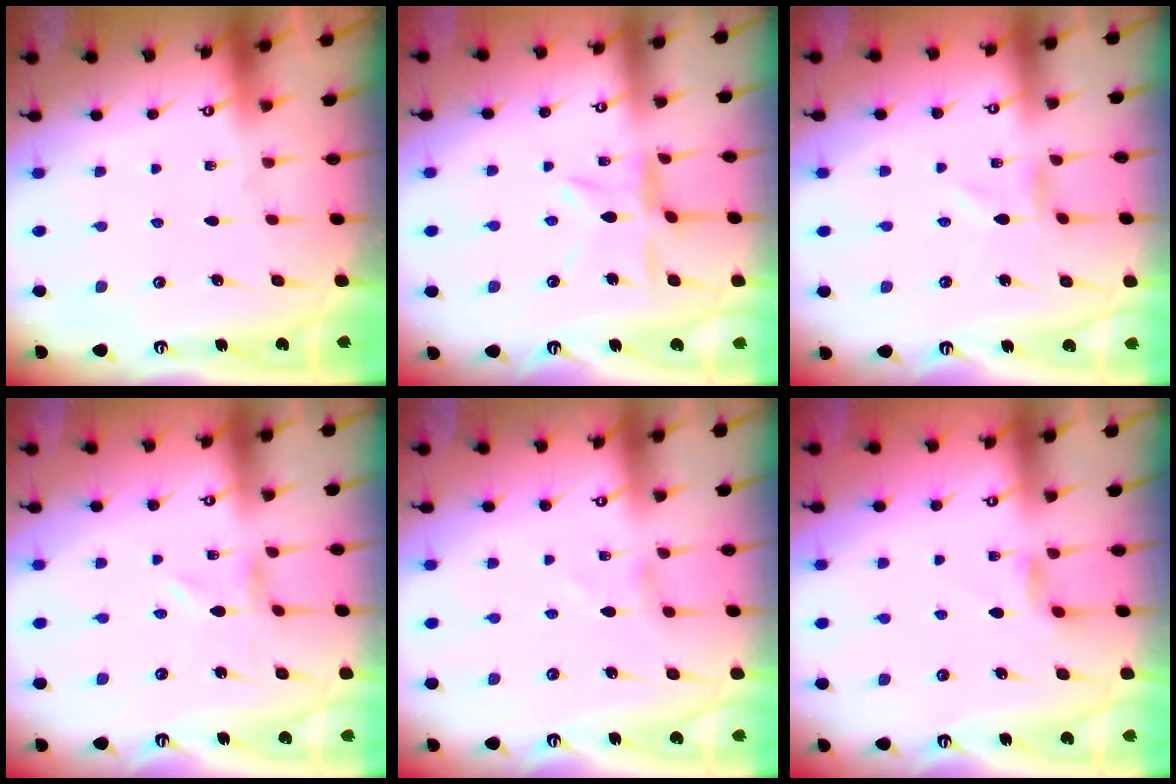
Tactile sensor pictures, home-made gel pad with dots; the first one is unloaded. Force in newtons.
{"total": 6.7, "press": 6.7, "slide": 0.5}
{"total": 0.7, "press": 0.7, "slide": 0.1}
{"total": 0.0}
{"total": 0.0}
{"total": 3.5, "press": 3.4, "slide": 0.6}